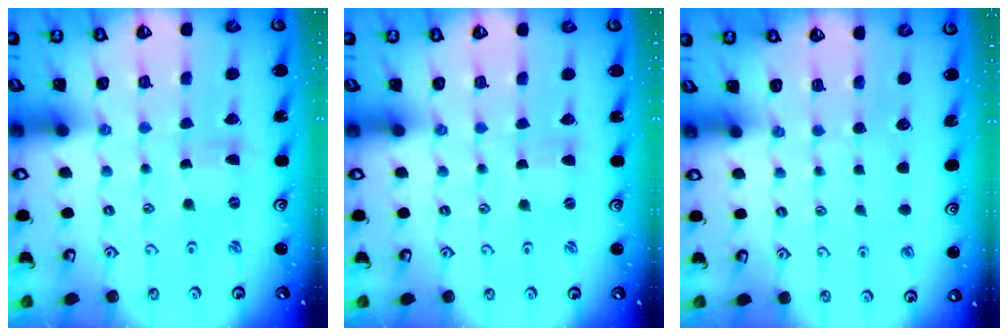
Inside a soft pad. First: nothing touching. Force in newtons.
{"total": 0.0}
{"total": 0.0}